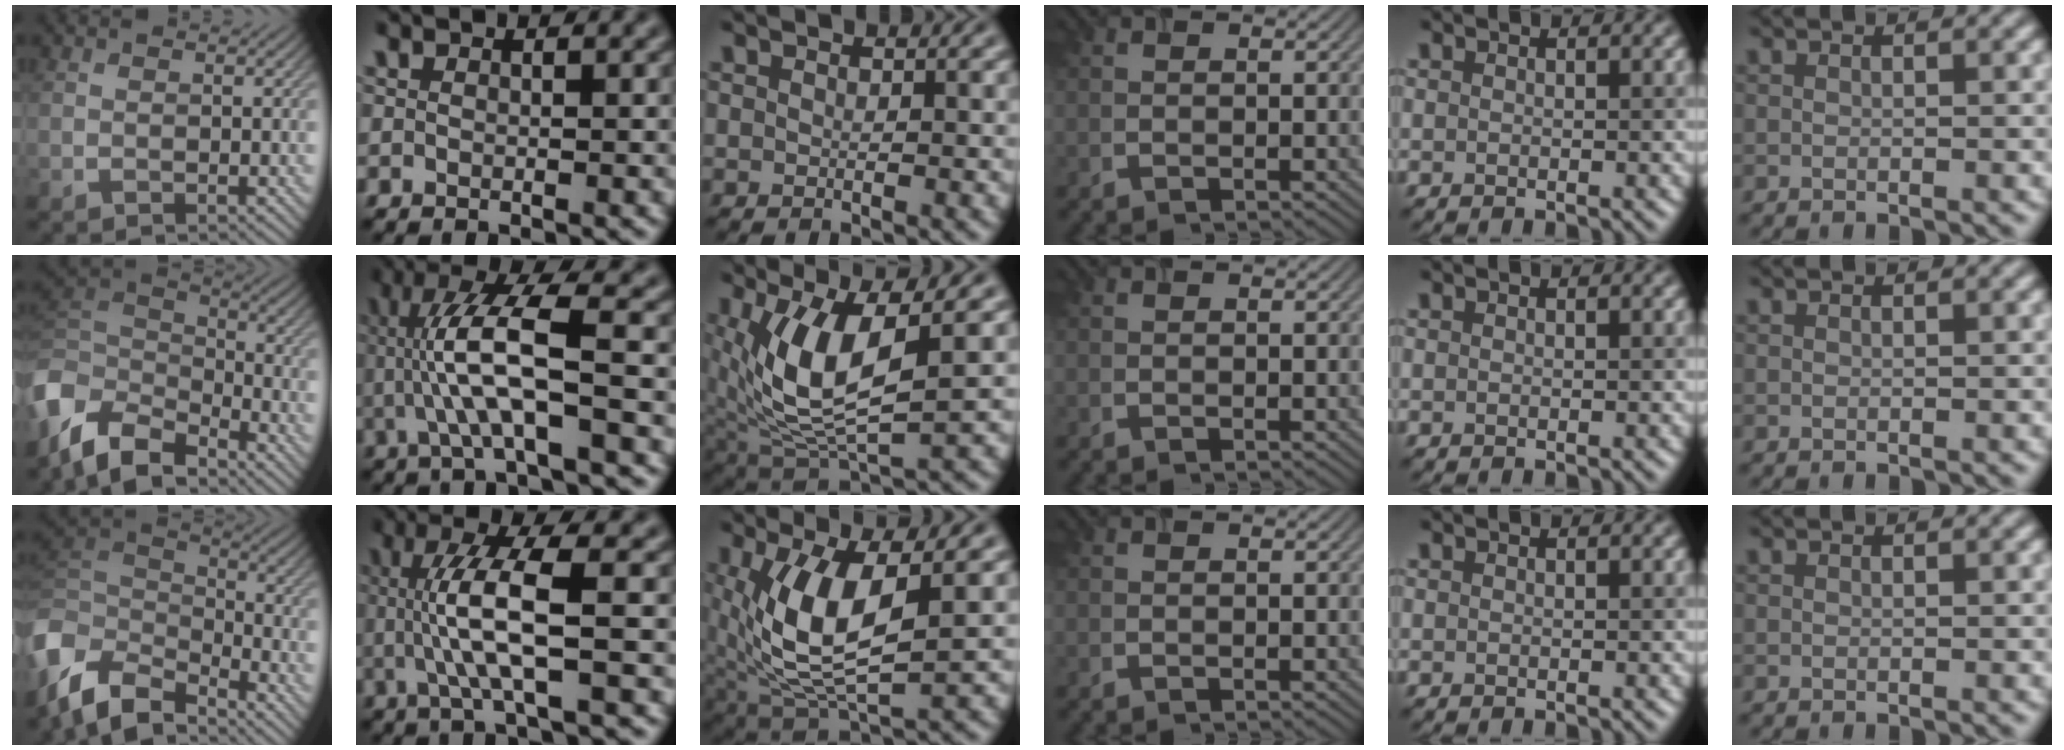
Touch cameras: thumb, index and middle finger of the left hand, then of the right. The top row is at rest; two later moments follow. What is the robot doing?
{"motion": "lift_and_place", "object": "timer"}